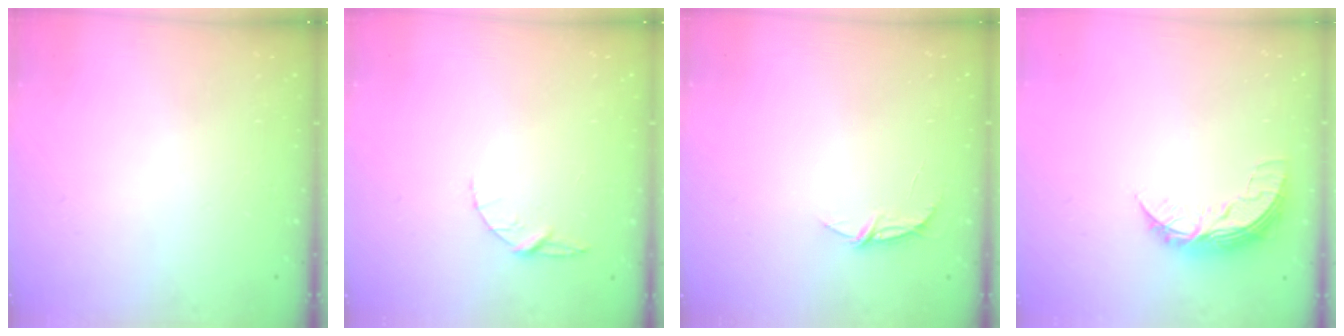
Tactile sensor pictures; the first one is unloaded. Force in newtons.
{"total": 5.1, "press": 5.1, "slide": 0.4}
{"total": 5.6, "press": 5.6, "slide": 0.4}
{"total": 8.8, "press": 8.8, "slide": 0.2}